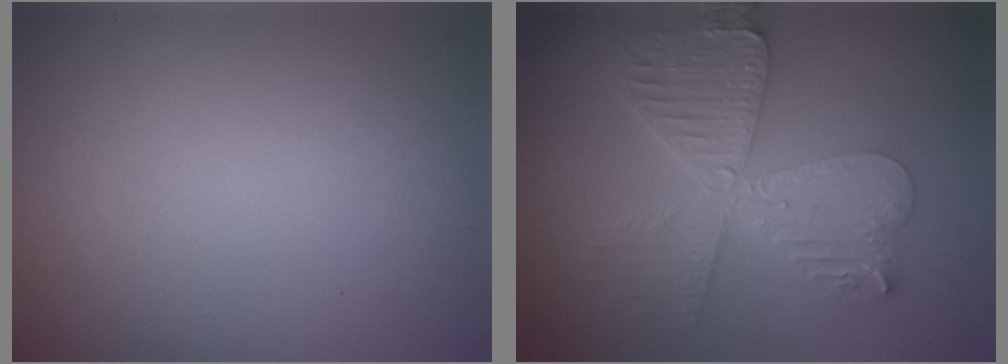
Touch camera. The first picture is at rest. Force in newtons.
{"total": 5.7, "press": 5.6, "slide": 0.9}